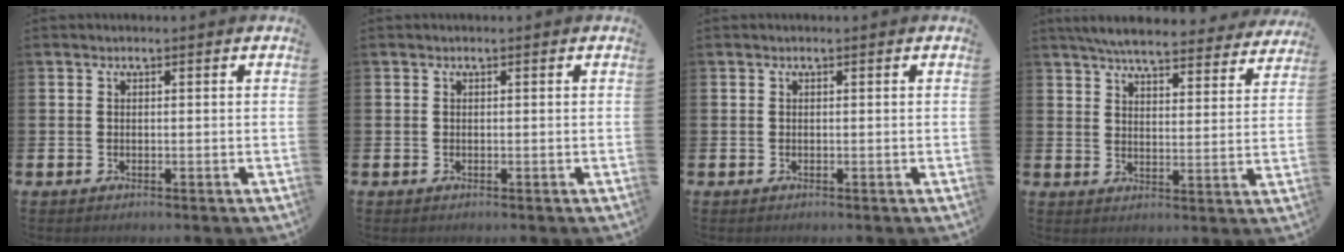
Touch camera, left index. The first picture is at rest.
{"total": 0.0}
{"total": 0.0}
{"total": 6.5, "force": [6.1, 0.8, 1.9], "torque": [-0.047, -0.038, 0.106]}